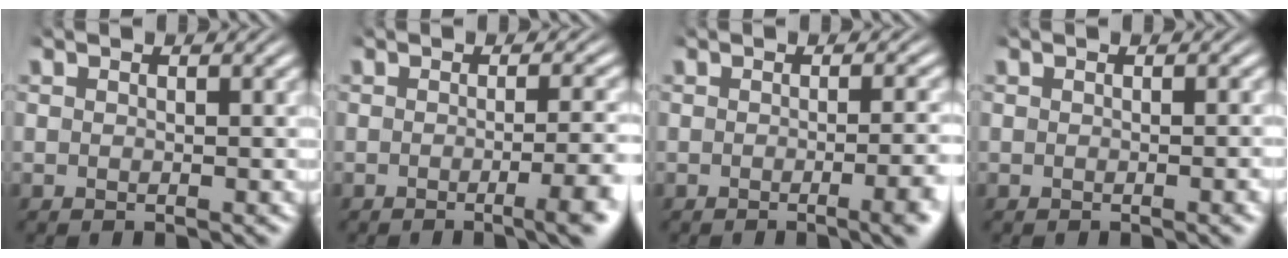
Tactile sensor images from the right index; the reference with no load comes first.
{"total": 3.9, "force": [-1.9, 0.1, 3.4], "torque": [-0.034, 0.006, -0.034]}
{"total": 3.2, "force": [-1.6, 0.0, 2.7], "torque": [-0.028, 0.006, -0.029]}
{"total": 0.6, "force": [-0.4, -0.3, 0.4], "torque": [-0.005, 0.004, -0.006]}